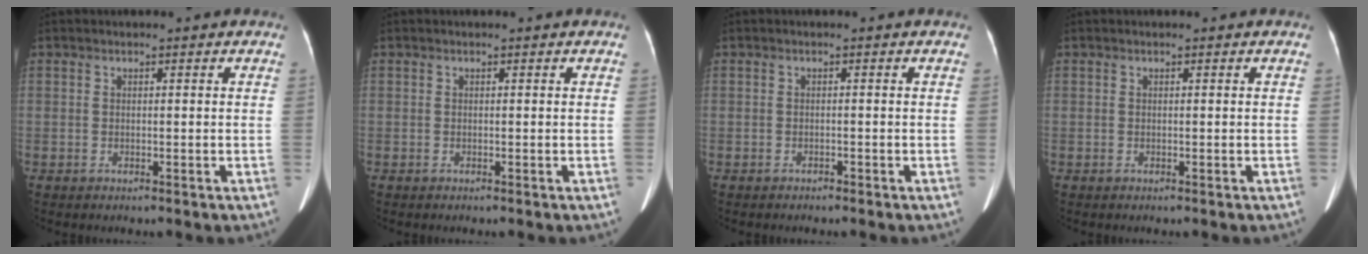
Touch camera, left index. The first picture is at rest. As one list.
[{"total": 0.0}, {"total": 0.7, "force": [-0.6, 0.1, 0.1], "torque": [-0.006, -0.001, -0.012]}, {"total": 0.0}]